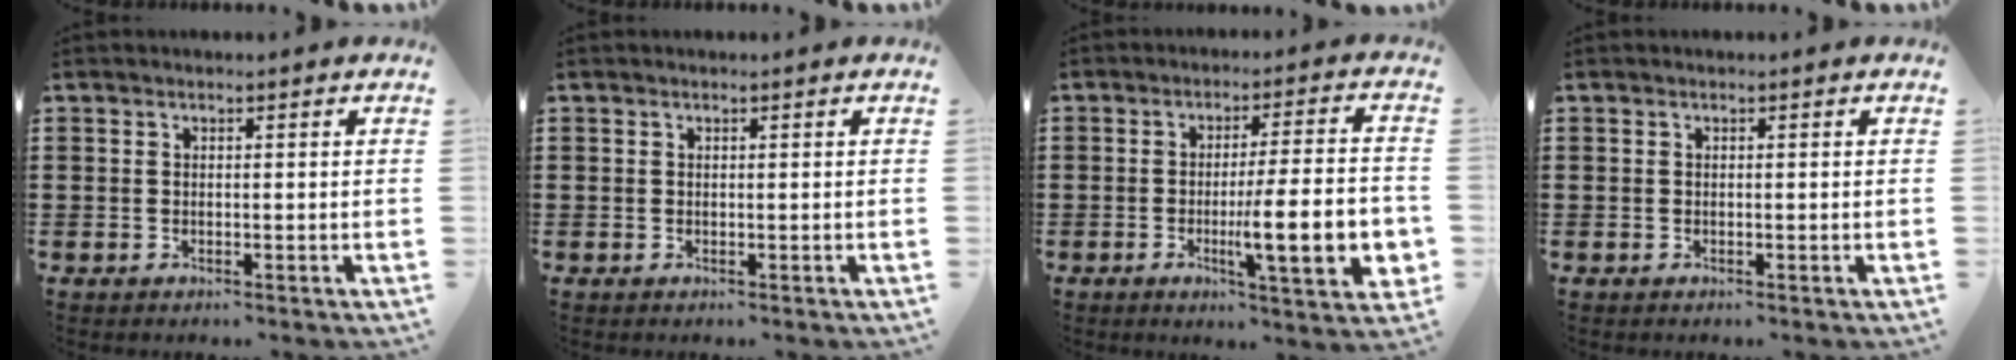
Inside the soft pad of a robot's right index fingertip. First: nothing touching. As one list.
[{"total": 0.0}, {"total": 13.0, "force": [-2.8, 2.3, 12.5], "torque": [-0.199, -0.014, -0.051]}, {"total": 0.0}]